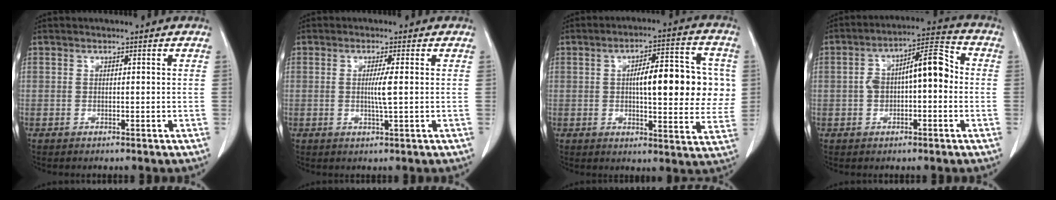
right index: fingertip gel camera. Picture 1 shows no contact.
{"total": 3.1, "force": [0.1, -0.3, 3.0], "torque": [-0.058, -0.005, 0.000]}
{"total": 14.3, "force": [1.6, 4.2, 13.6], "torque": [-0.178, 0.027, 0.025]}
{"total": 10.0, "force": [0.1, 3.6, 9.3], "torque": [-0.163, 0.046, -0.002]}